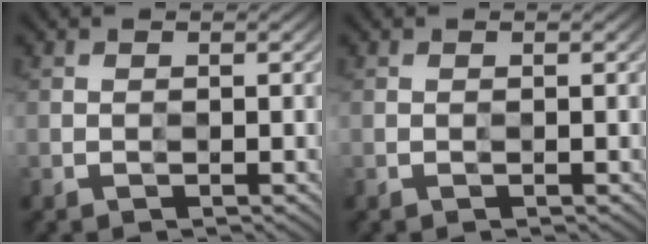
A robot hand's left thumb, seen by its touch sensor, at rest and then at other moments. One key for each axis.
{"total": 0.0}